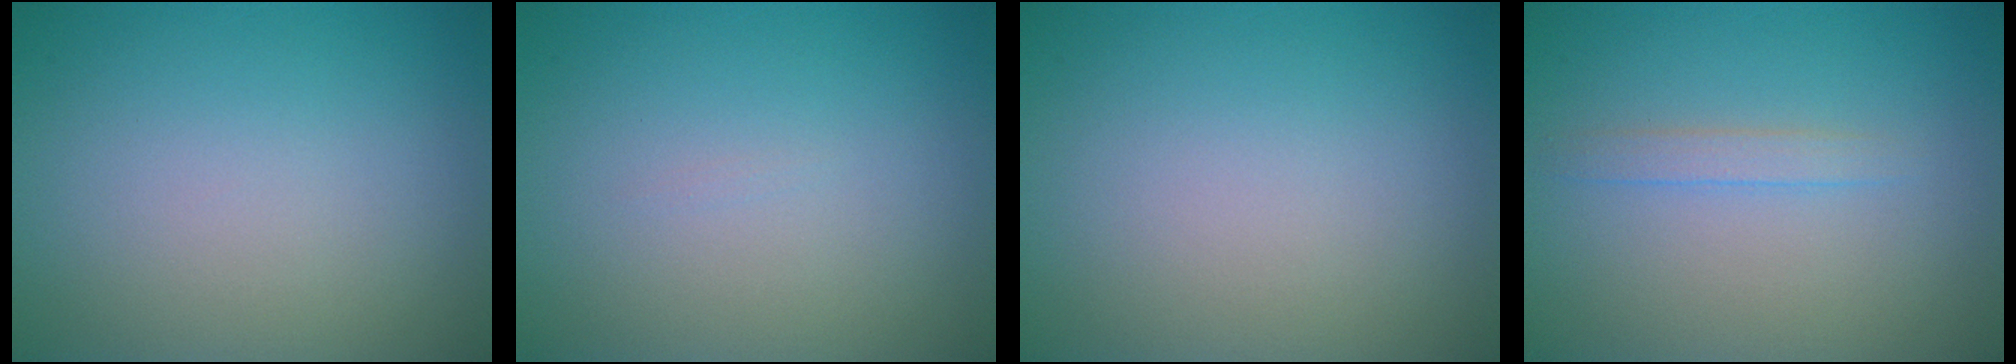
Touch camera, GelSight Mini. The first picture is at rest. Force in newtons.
{"total": 0.0}
{"total": 0.0}
{"total": 1.2, "press": 1.2, "slide": 0.1}